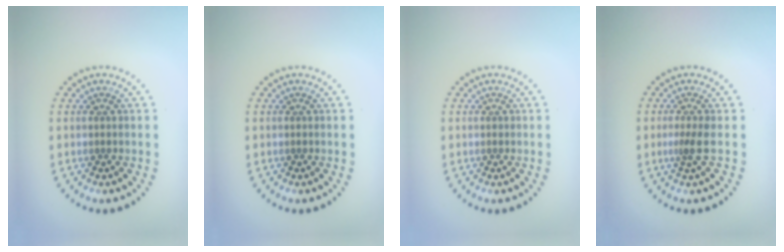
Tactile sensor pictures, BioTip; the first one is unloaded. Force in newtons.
{"total": 0.0}
{"total": 0.0}
{"total": 1.3, "press": 0.8, "slide": 1.0}